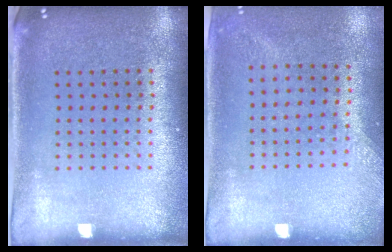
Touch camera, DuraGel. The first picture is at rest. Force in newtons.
{"total": 1.3, "press": 1.0, "slide": 0.8}